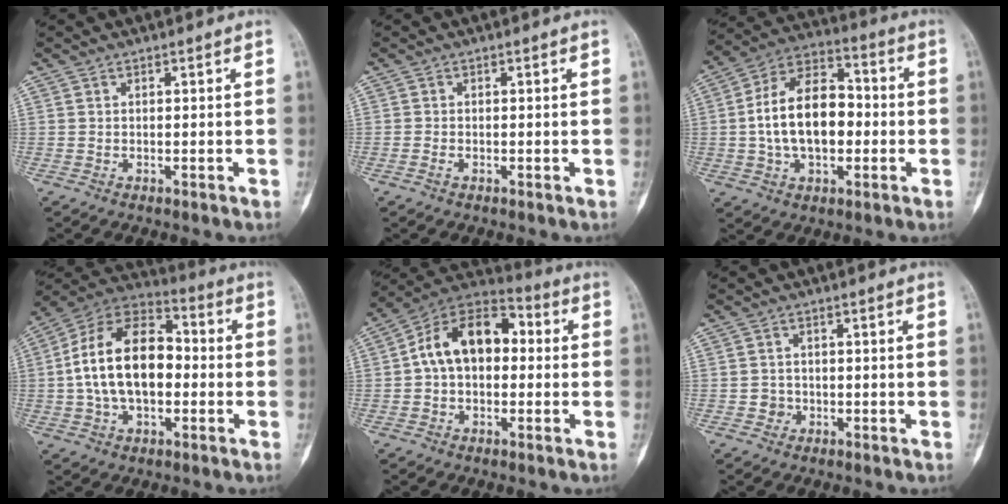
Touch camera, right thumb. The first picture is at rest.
{"total": 0.8, "force": [-0.4, 0.5, 0.5], "torque": [-0.010, 0.000, -0.009]}
{"total": 16.4, "force": [-0.9, 10.1, 13.0], "torque": [-0.203, 0.036, -0.021]}
{"total": 18.8, "force": [-0.5, 11.5, 14.8], "torque": [-0.242, 0.038, -0.015]}
{"total": 14.6, "force": [1.1, 9.6, 11.0], "torque": [-0.158, 0.043, 0.003]}
{"total": 2.0, "force": [-0.6, 1.9, 0.4], "torque": [0.006, 0.008, -0.013]}